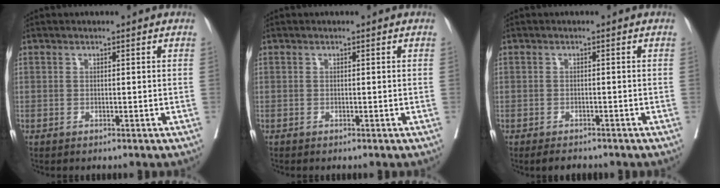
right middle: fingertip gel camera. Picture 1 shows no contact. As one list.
[{"total": 0.0}, {"total": 2.8, "force": [-2.4, 1.2, 0.9], "torque": [-0.014, -0.003, -0.032]}]